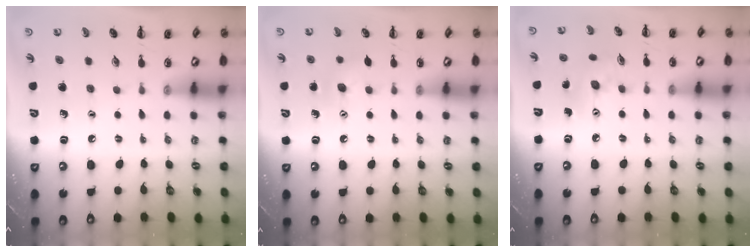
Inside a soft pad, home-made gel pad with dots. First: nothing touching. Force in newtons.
{"total": 5.5, "press": 5.3, "slide": 1.5}
{"total": 5.8, "press": 5.8, "slide": 0.3}